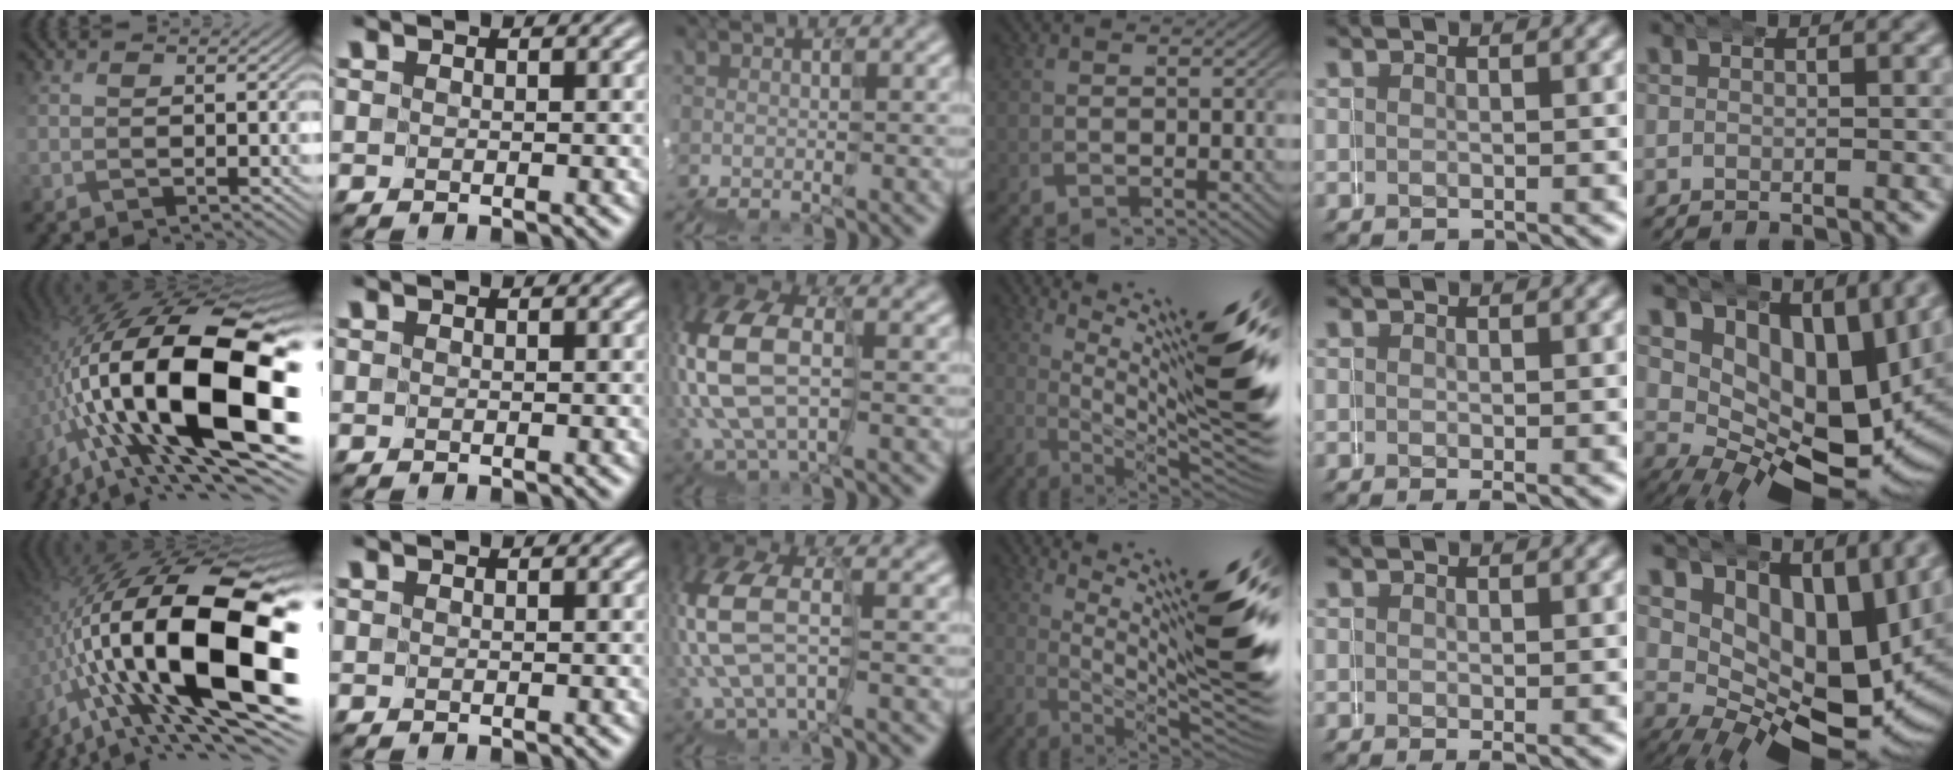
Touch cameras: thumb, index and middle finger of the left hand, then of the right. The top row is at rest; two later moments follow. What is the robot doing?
{"motion": "wrap", "object": "duck tape"}